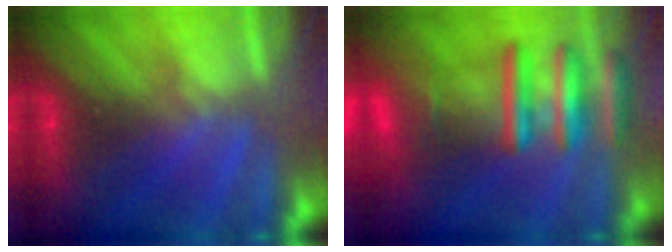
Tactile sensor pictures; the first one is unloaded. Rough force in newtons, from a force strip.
{"total": 7.7}